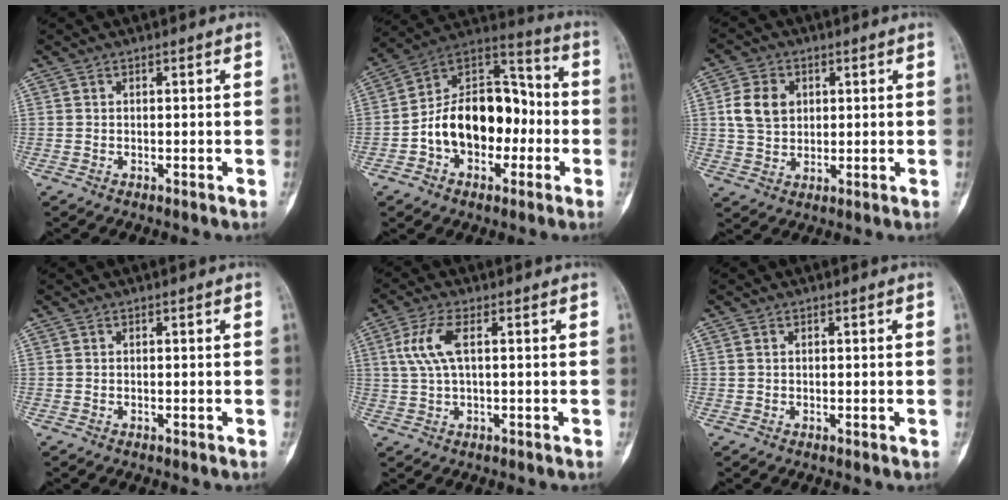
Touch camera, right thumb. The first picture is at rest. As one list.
[{"total": 18.0, "force": [-3.3, 12.0, 13.0], "torque": [-0.174, 0.056, -0.058]}, {"total": 7.6, "force": [1.8, 5.9, 4.5], "torque": [-0.071, -0.002, 0.034]}, {"total": 0.0}, {"total": 6.3, "force": [1.5, 2.3, 5.7], "torque": [-0.148, 0.012, 0.034]}, {"total": 0.7, "force": [0.3, 0.5, 0.4], "torque": [-0.010, -0.001, 0.005]}]